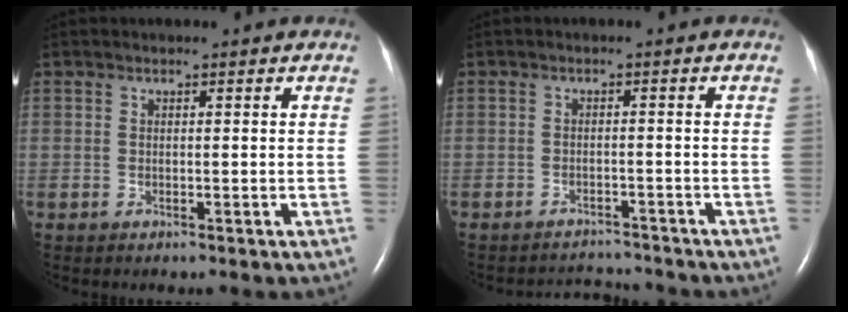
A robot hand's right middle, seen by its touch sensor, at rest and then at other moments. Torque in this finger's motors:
{"motor_torque": [-0.09, -0.04, -0.06, -0.01]}